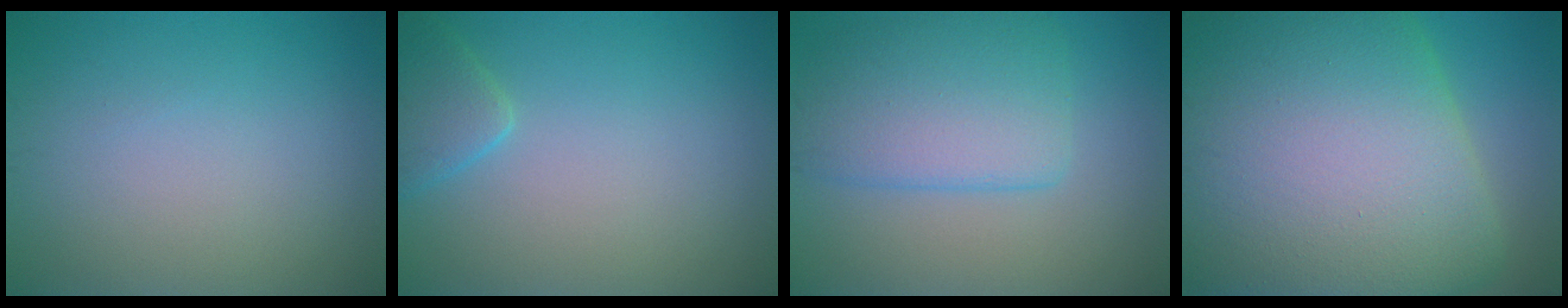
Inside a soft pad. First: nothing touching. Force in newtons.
{"total": 2.6, "press": 2.6, "slide": 0.2}
{"total": 6.3, "press": 6.3, "slide": 0.3}
{"total": 22.3, "press": 22.3, "slide": 0.8}